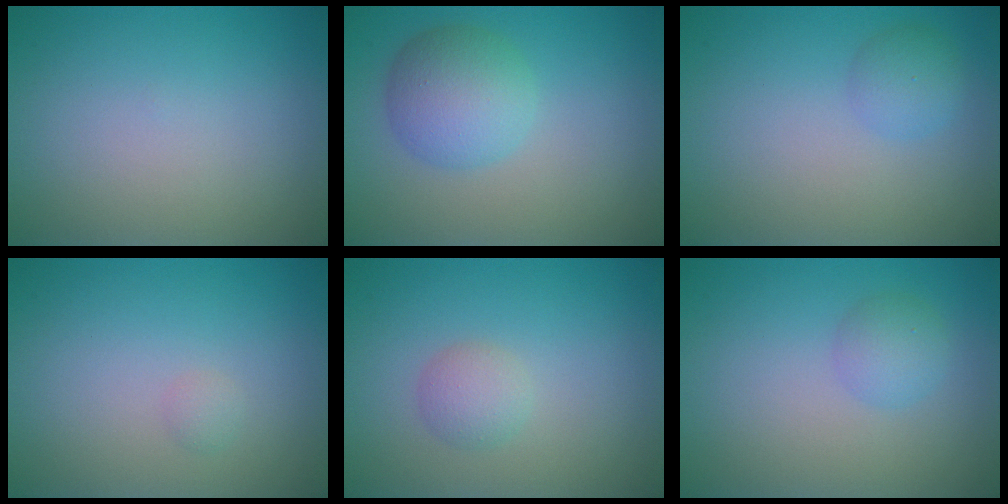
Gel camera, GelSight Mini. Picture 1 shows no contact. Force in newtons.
{"total": 4.5, "press": 4.5, "slide": 0.1}
{"total": 1.8, "press": 1.8, "slide": 0.0}
{"total": 0.6, "press": 0.6, "slide": 0.1}
{"total": 1.7, "press": 1.7, "slide": 0.2}
{"total": 1.8, "press": 1.8, "slide": 0.1}